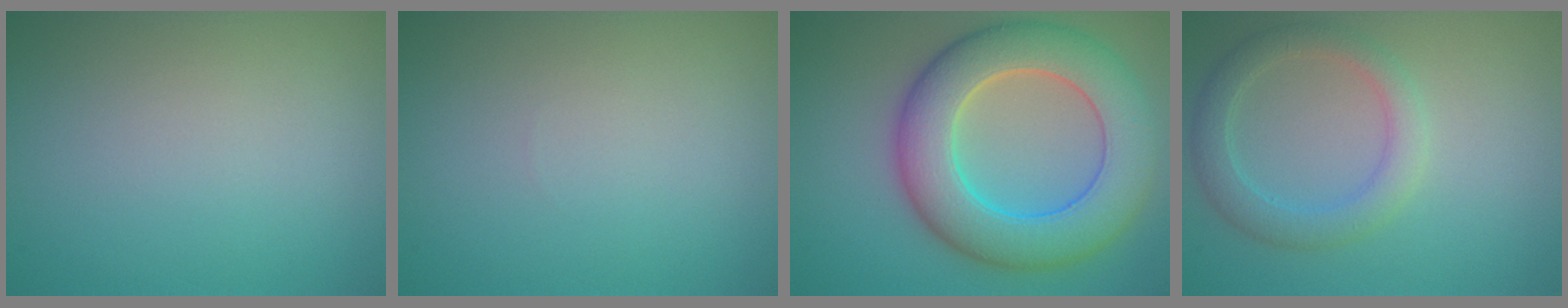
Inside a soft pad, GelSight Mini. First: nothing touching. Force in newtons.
{"total": 0.0}
{"total": 10.0, "press": 9.9, "slide": 0.2}
{"total": 3.3, "press": 3.3, "slide": 0.2}